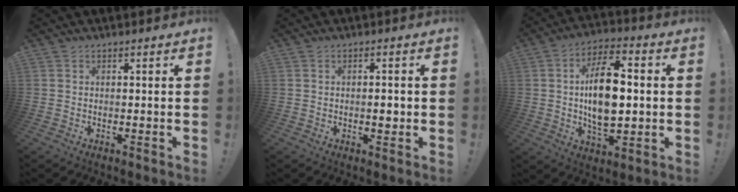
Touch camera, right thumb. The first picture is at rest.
{"total": 2.2, "force": [-0.5, 1.0, 1.9], "torque": [-0.016, -0.002, -0.012]}
{"total": 16.3, "force": [0.8, 8.5, 13.8], "torque": [-0.236, 0.005, 0.006]}